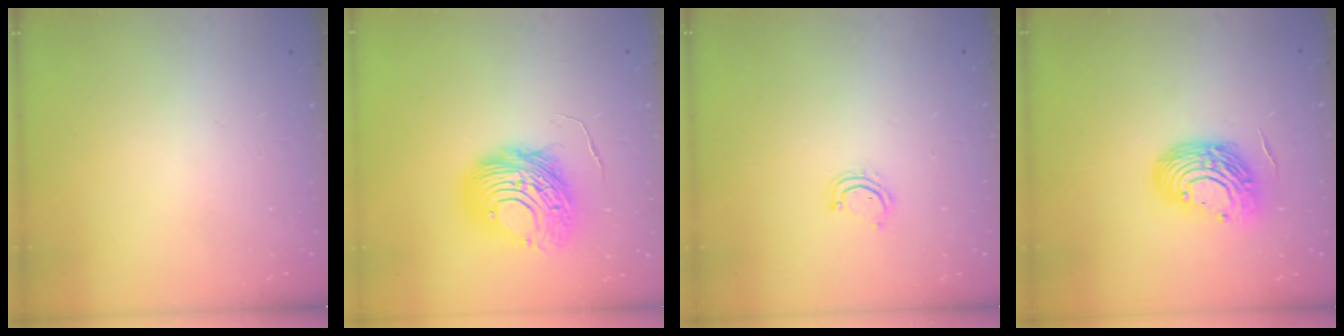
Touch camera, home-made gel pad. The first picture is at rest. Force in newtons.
{"total": 13.2, "press": 13.2, "slide": 1.3}
{"total": 4.0, "press": 4.0, "slide": 0.3}
{"total": 13.3, "press": 13.1, "slide": 2.1}